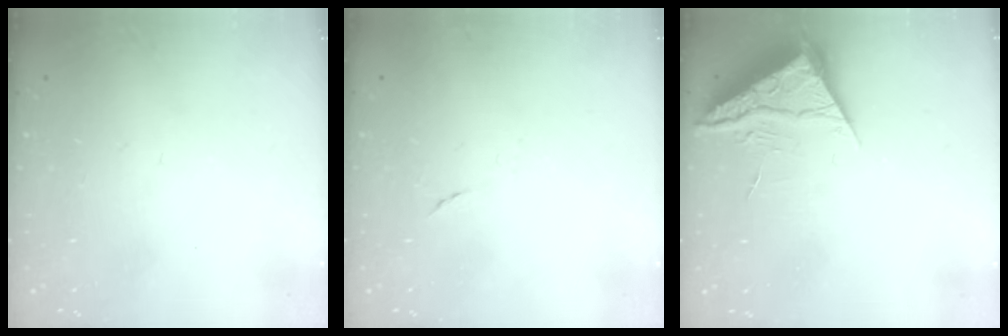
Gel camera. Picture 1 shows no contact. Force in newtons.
{"total": 4.3, "press": 4.2, "slide": 1.2}
{"total": 5.9, "press": 5.9, "slide": 0.6}